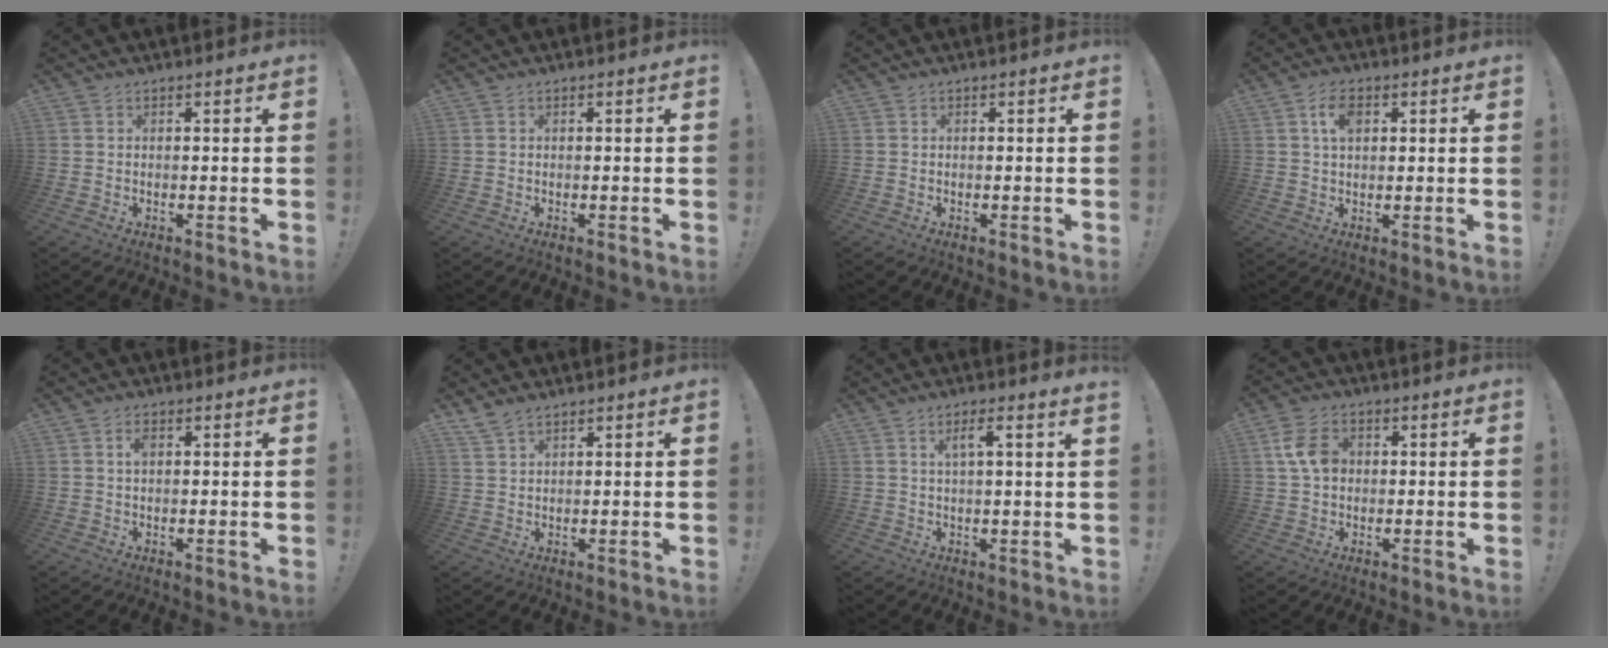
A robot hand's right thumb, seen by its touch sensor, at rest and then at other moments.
{"total": 0.0}
{"total": 0.0}
{"total": 5.9, "force": [2.1, 3.6, 4.3], "torque": [-0.077, 0.006, 0.036]}
{"total": 2.2, "force": [0.6, 1.2, 1.7], "torque": [-0.033, 0.003, 0.009]}
{"total": 4.0, "force": [3.3, 1.4, 1.7], "torque": [-0.029, -0.019, 0.064]}
{"total": 4.1, "force": [1.8, -0.1, 3.7], "torque": [-0.059, -0.006, 0.024]}
{"total": 8.4, "force": [1.3, 6.2, 5.5], "torque": [-0.096, 0.009, 0.024]}